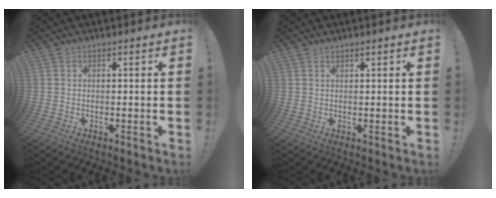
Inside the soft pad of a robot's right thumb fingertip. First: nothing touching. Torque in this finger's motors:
{"motor_torque": [0.11, -0.03, -0.04, 0.00, 0.05]}